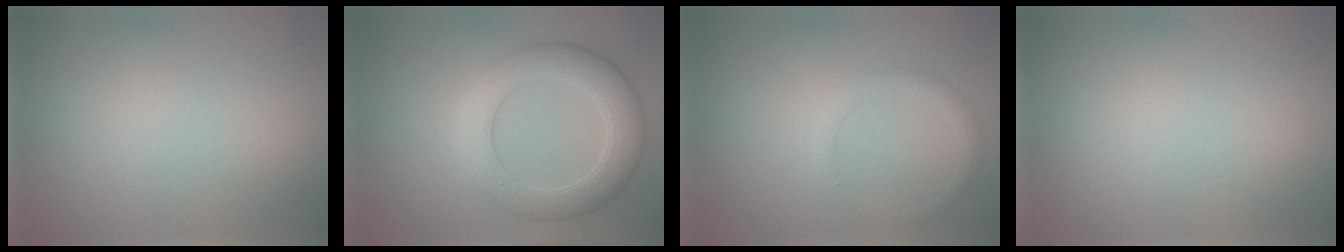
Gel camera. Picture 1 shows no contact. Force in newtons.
{"total": 5.9, "press": 5.9, "slide": 0.2}
{"total": 1.4, "press": 1.4, "slide": 0.2}
{"total": 0.0}